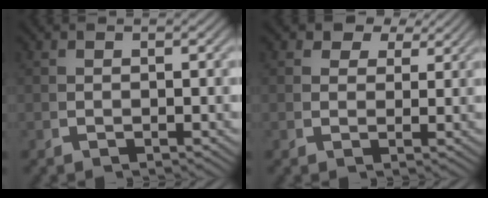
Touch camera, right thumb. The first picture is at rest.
{"total": 3.9, "force": [2.7, 2.3, 1.6], "torque": [-0.027, -0.001, 0.044]}